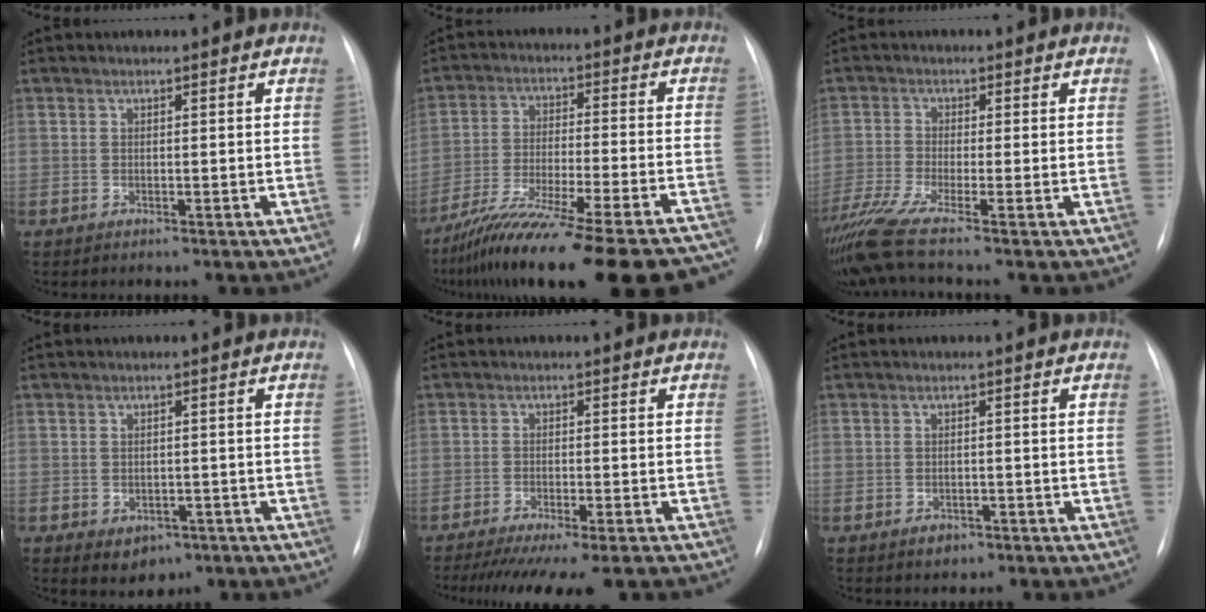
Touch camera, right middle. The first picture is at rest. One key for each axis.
{"total": 27.3, "fx": -23.5, "fy": 2.2, "fz": 13.7, "tx": -0.167, "ty": -0.042, "tz": -0.339}
{"total": 7.9, "fx": -6.1, "fy": -1.3, "fz": 4.8, "tx": -0.101, "ty": -0.024, "tz": -0.117}
{"total": 3.7, "fx": -1.6, "fy": 2.9, "fz": 1.7, "tx": -0.021, "ty": 0.003, "tz": -0.006}
{"total": 11.9, "fx": -9.7, "fy": 1.4, "fz": 6.6, "tx": -0.095, "ty": -0.024, "tz": -0.137}
{"total": 1.6, "fx": -0.8, "fy": 1.1, "fz": 0.8, "tx": -0.013, "ty": 0.000, "tz": -0.004}